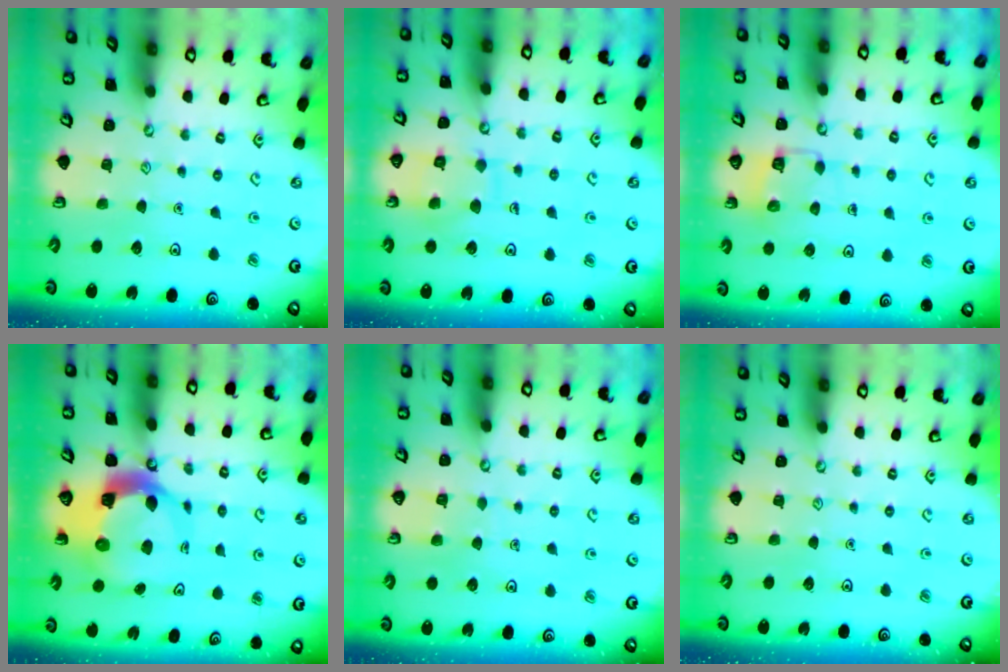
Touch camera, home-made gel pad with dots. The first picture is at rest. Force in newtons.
{"total": 9.4, "press": 9.4, "slide": 0.9}
{"total": 5.6, "press": 5.6, "slide": 0.5}
{"total": 8.8, "press": 8.7, "slide": 1.1}
{"total": 3.1, "press": 3.1, "slide": 0.3}
{"total": 0.0}